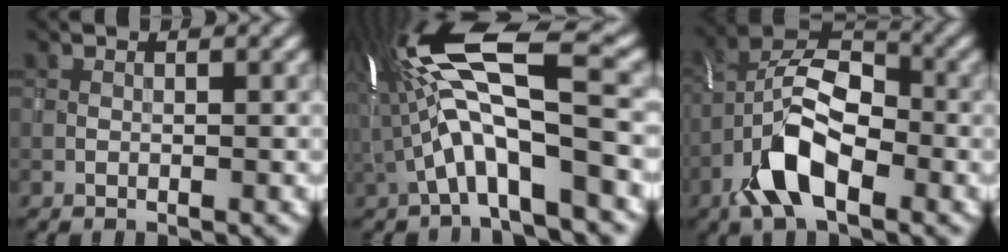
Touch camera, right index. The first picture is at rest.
{"total": 12.6, "force": [-0.6, 3.3, 12.2], "torque": [-0.225, 0.028, -0.009]}
{"total": 8.1, "force": [-3.6, 4.0, 6.1], "torque": [-0.117, 0.011, -0.077]}